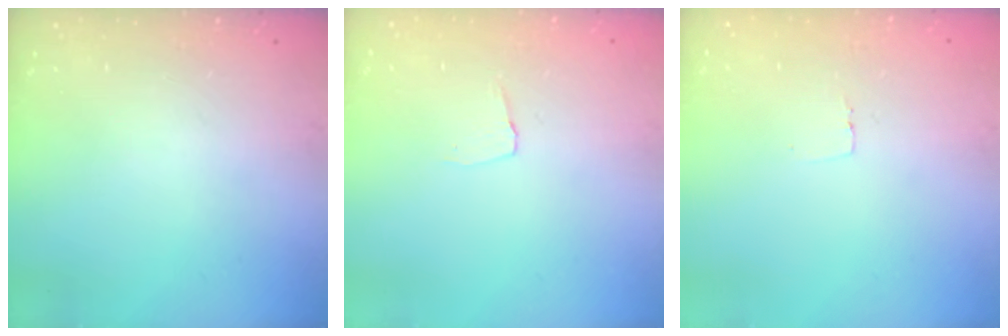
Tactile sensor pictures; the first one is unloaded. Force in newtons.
{"total": 3.5, "press": 3.4, "slide": 0.2}
{"total": 2.3, "press": 2.3, "slide": 0.1}